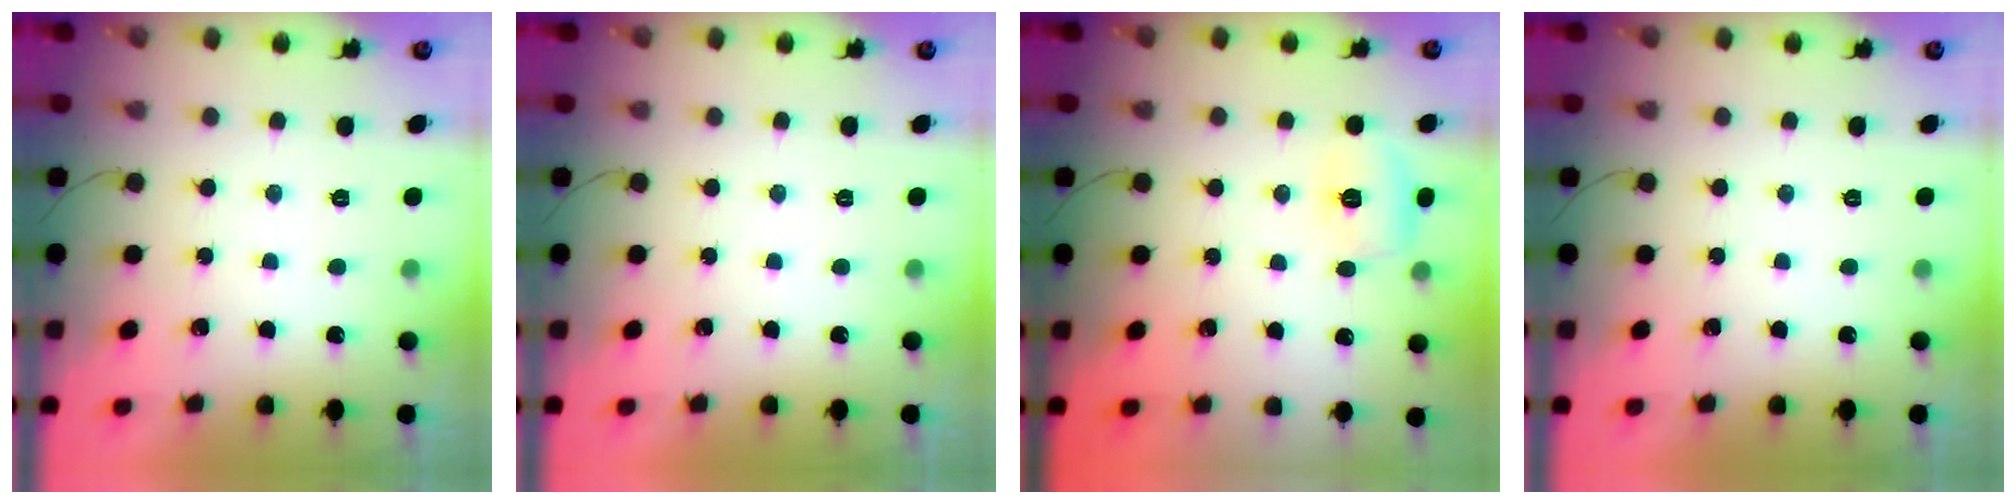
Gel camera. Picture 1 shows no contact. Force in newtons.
{"total": 0.0}
{"total": 6.8, "press": 6.6, "slide": 1.7}
{"total": 0.0}